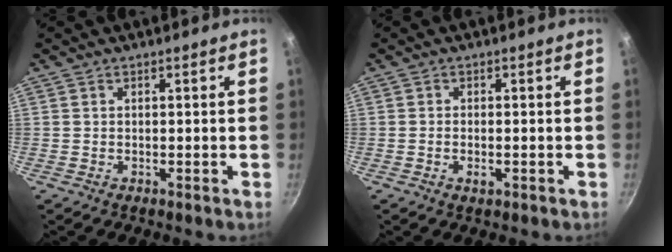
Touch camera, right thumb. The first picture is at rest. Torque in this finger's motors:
{"motor_torque": [-0.29, -0.05, -0.23, 0.07, 0.05]}